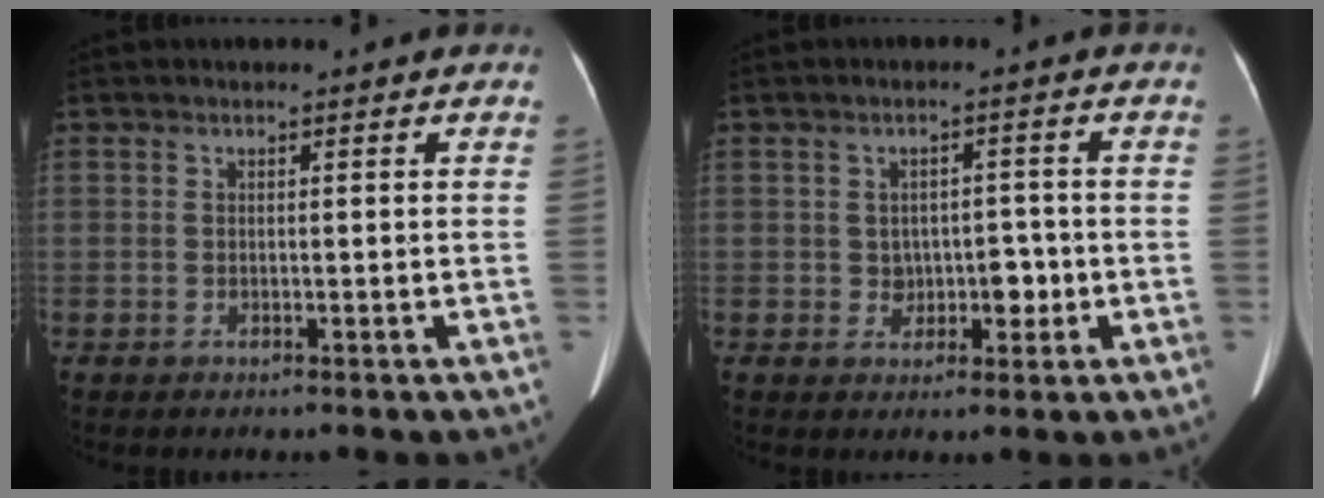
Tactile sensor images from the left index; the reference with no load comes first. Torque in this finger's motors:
{"motor_torque": [-0.03, -0.07, 0.01, 0.00]}